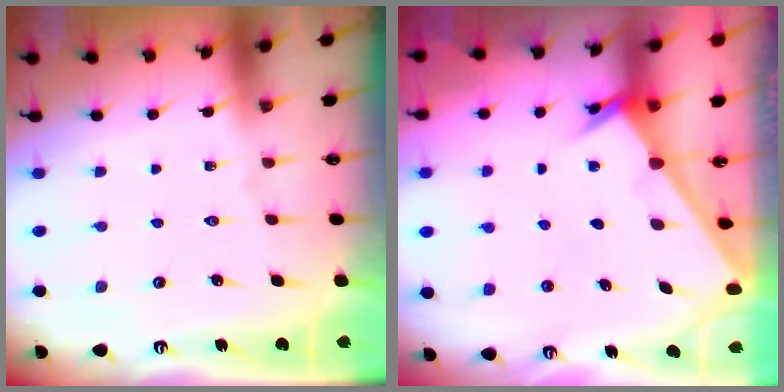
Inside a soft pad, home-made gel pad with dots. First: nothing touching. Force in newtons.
{"total": 2.3, "press": 2.3, "slide": 0.2}